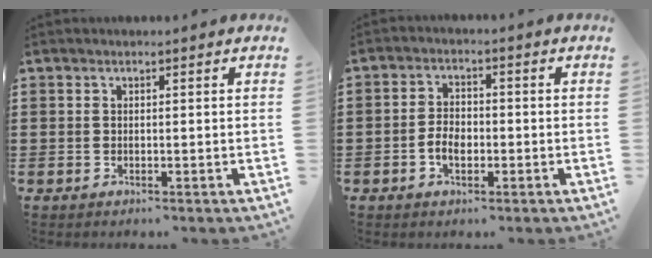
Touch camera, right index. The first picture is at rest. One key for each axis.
{"total": 3.6, "fx": -1.2, "fy": 2.1, "fz": 2.7, "tx": -0.065, "ty": -0.001, "tz": -0.026}